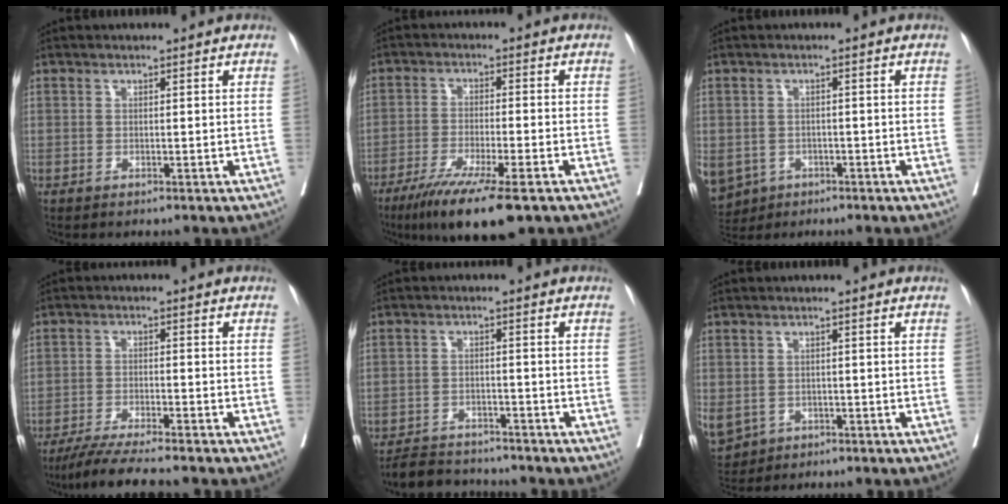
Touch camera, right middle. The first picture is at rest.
{"total": 12.1, "force": [-8.1, 0.9, 8.9], "torque": [-0.149, -0.032, -0.129]}
{"total": 11.5, "force": [-5.1, 9.4, 4.3], "torque": [-0.140, -0.007, -0.066]}
{"total": 9.4, "force": [-8.0, -0.1, 4.9], "torque": [-0.076, -0.028, -0.130]}
{"total": 6.6, "force": [-6.4, 1.3, 1.2], "torque": [-0.019, -0.003, -0.101]}
{"total": 12.2, "force": [-4.4, 10.2, 5.0], "torque": [-0.163, -0.007, -0.055]}